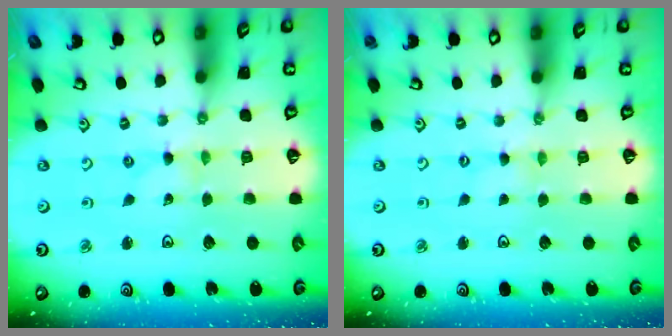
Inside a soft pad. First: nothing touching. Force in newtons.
{"total": 0.0}